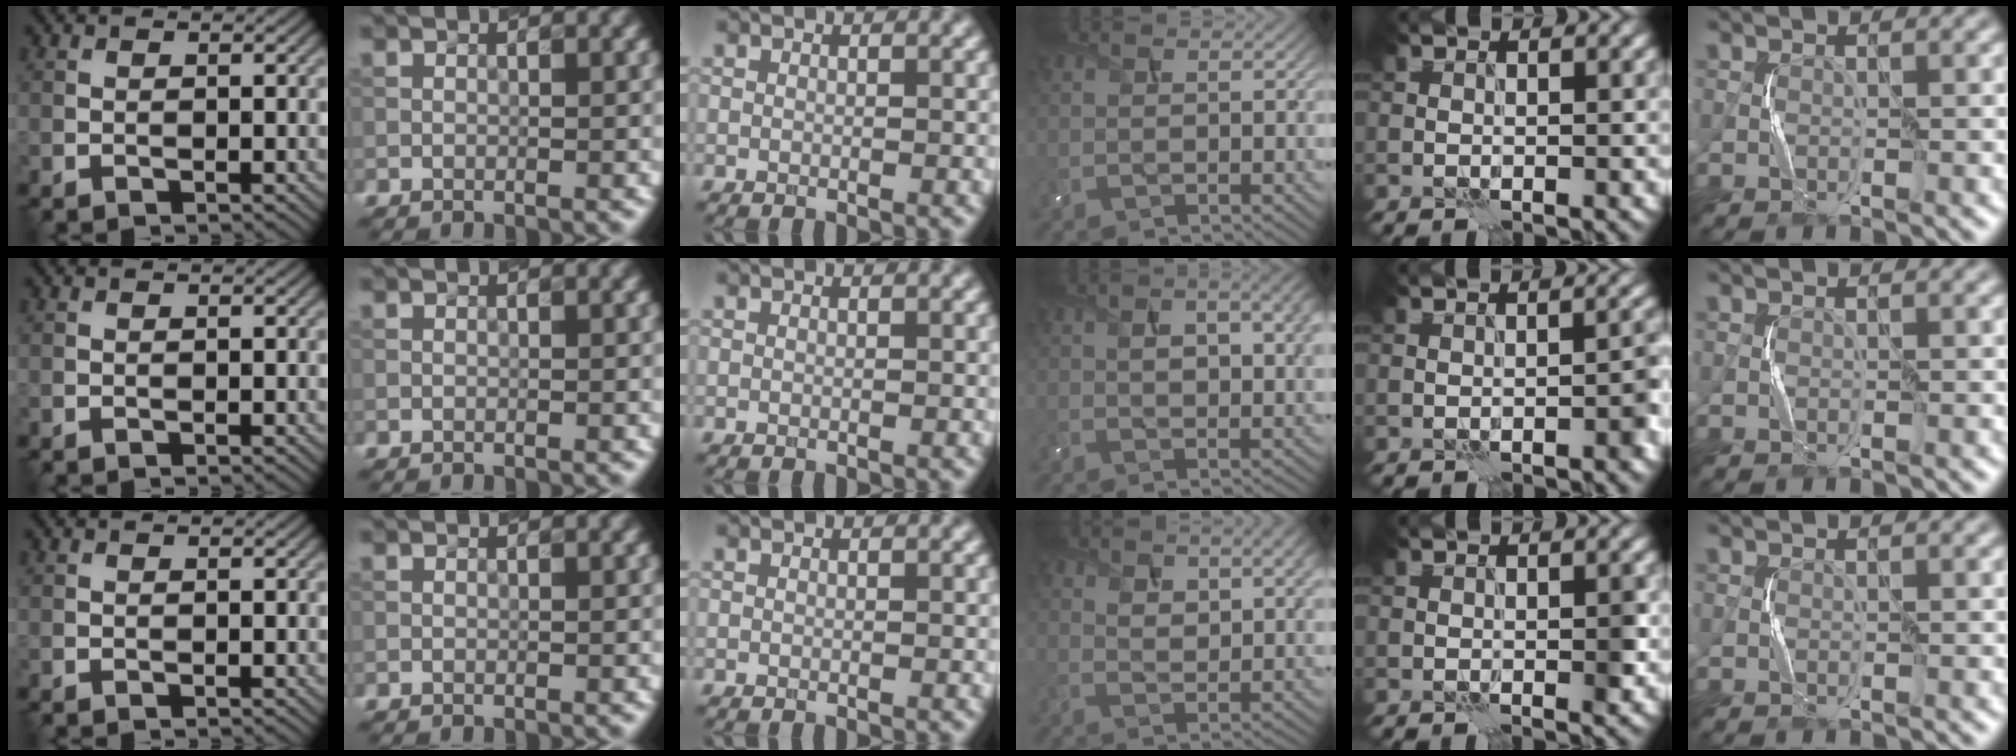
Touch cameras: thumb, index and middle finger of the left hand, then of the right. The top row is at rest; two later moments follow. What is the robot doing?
{"motion": "squeeze", "object": "air blower"}